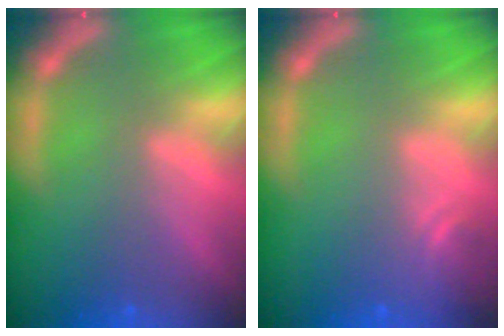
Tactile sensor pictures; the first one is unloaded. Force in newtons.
{"total": 1.9}